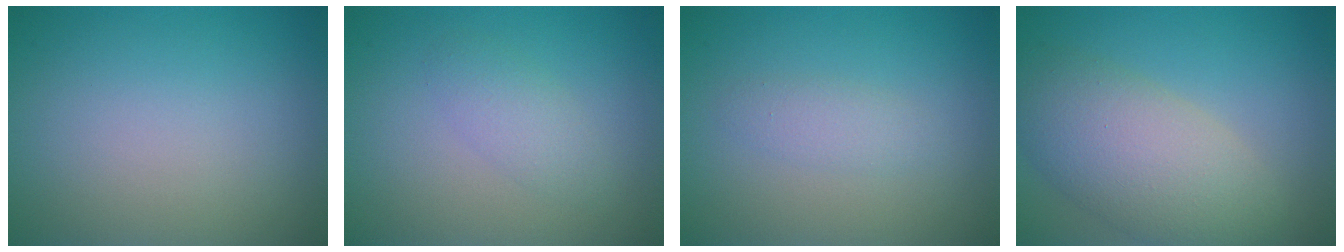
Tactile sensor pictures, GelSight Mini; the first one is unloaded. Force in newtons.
{"total": 1.9, "press": 1.9, "slide": 0.2}
{"total": 1.4, "press": 1.4, "slide": 0.0}
{"total": 7.1, "press": 7.1, "slide": 0.4}